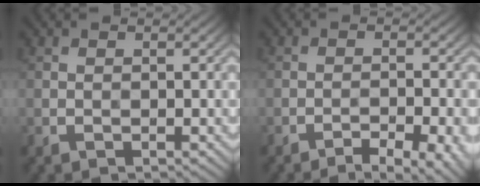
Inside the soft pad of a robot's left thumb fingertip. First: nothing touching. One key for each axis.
{"total": 7.8, "fx": -5.6, "fy": 1.8, "fz": 5.1, "tx": -0.080, "ty": 0.003, "tz": -0.067}